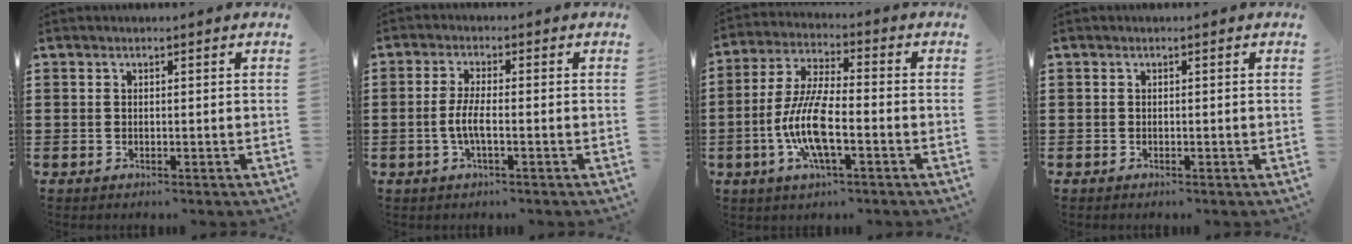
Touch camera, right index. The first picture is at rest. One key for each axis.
{"total": 3.9, "fx": -1.2, "fy": 0.7, "fz": 3.6, "tx": -0.086, "ty": -0.005, "tz": -0.029}
{"total": 9.6, "fx": -3.0, "fy": 2.6, "fz": 8.8, "tx": -0.198, "ty": -0.015, "tz": -0.062}
{"total": 0.0}